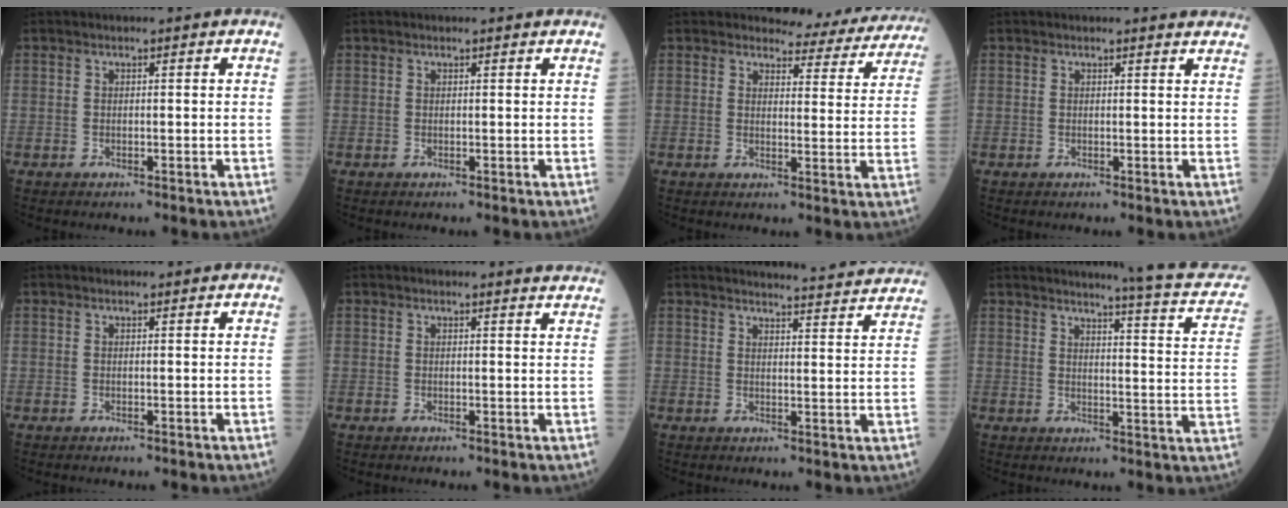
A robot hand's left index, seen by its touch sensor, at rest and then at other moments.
{"total": 0.9, "force": [0.9, 0.1, 0.1], "torque": [-0.006, 0.000, 0.008]}
{"total": 10.4, "force": [10.0, 2.5, 0.8], "torque": [0.012, -0.034, 0.091]}
{"total": 3.2, "force": [3.2, 0.2, 0.2], "torque": [-0.004, -0.006, 0.019]}
{"total": 0.8, "force": [0.7, 0.2, 0.1], "torque": [-0.010, 0.001, 0.010]}
{"total": 3.8, "force": [3.8, -0.1, 0.3], "torque": [-0.005, -0.012, 0.021]}
{"total": 13.8, "force": [13.6, -0.2, 2.5], "torque": [-0.027, -0.044, 0.141]}
{"total": 12.4, "force": [11.1, 0.4, 5.4], "torque": [-0.058, -0.041, 0.107]}